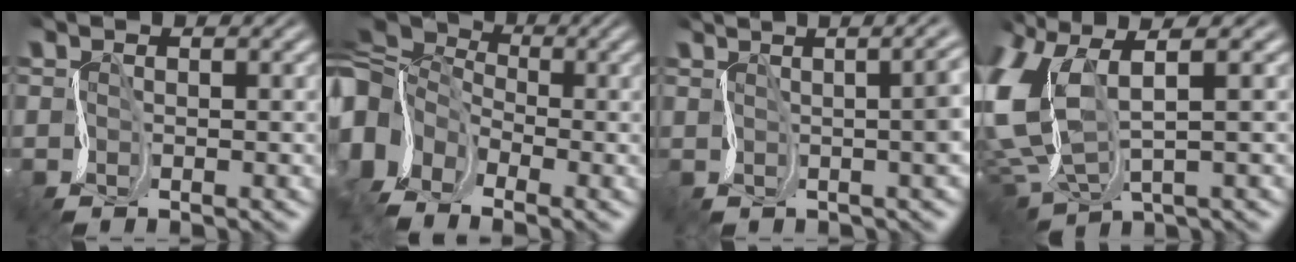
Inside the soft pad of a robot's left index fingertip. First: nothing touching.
{"total": 12.1, "force": [-3.2, 9.1, 7.3], "torque": [-0.184, 0.004, -0.043]}
{"total": 8.8, "force": [1.4, 4.4, 7.4], "torque": [-0.028, 0.042, 0.000]}
{"total": 6.6, "force": [2.2, 3.1, 5.4], "torque": [-0.161, 0.003, 0.038]}